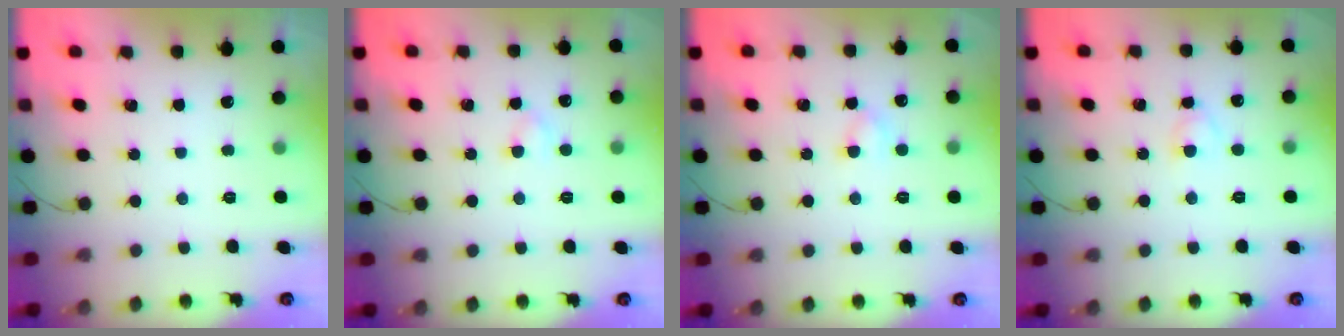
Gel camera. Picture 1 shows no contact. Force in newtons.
{"total": 2.6, "press": 2.4, "slide": 1.0}
{"total": 3.4, "press": 3.1, "slide": 1.3}
{"total": 2.8, "press": 2.6, "slide": 1.1}